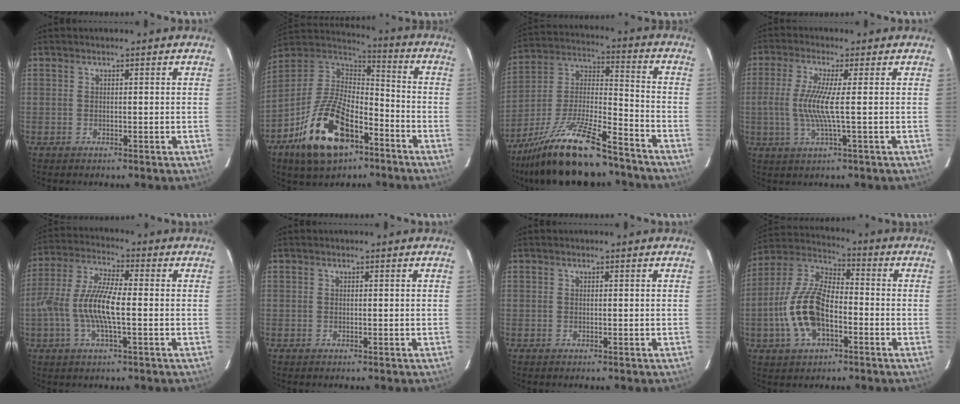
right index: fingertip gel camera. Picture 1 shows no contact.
{"total": 20.7, "force": [-10.8, 10.4, 14.3], "torque": [-0.302, -0.009, -0.186]}
{"total": 21.4, "force": [-16.3, 4.8, 13.0], "torque": [-0.254, -0.012, -0.272]}
{"total": 7.1, "force": [-0.4, -0.4, 7.1], "torque": [-0.155, -0.005, -0.008]}
{"total": 11.0, "force": [-1.9, 2.6, 10.5], "torque": [-0.222, 0.003, -0.040]}
{"total": 0.0}
{"total": 0.0}
{"total": 14.4, "force": [-4.2, 7.3, 11.6], "torque": [-0.251, 0.006, -0.081]}